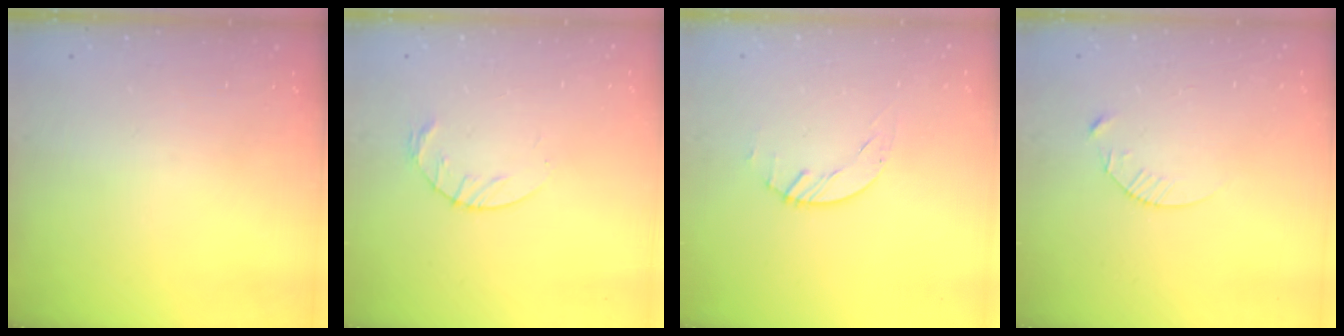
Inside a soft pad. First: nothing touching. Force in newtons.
{"total": 6.0, "press": 6.0, "slide": 0.8}
{"total": 1.5, "press": 1.4, "slide": 0.1}
{"total": 4.7, "press": 4.7, "slide": 0.6}